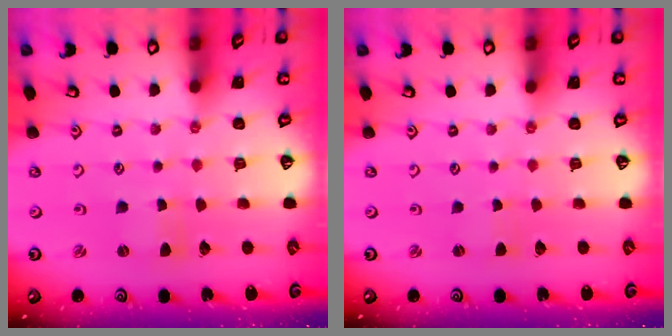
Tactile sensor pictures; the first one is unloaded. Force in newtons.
{"total": 1.2, "press": 1.2, "slide": 0.2}